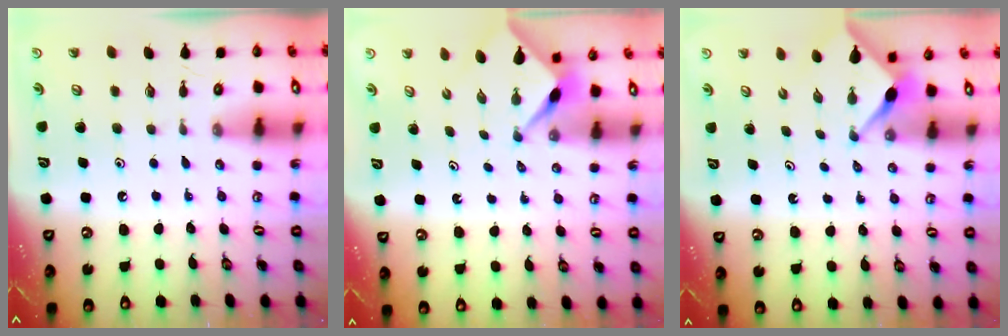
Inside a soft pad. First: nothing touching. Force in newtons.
{"total": 2.4, "press": 2.4, "slide": 0.3}
{"total": 3.1, "press": 3.1, "slide": 0.3}